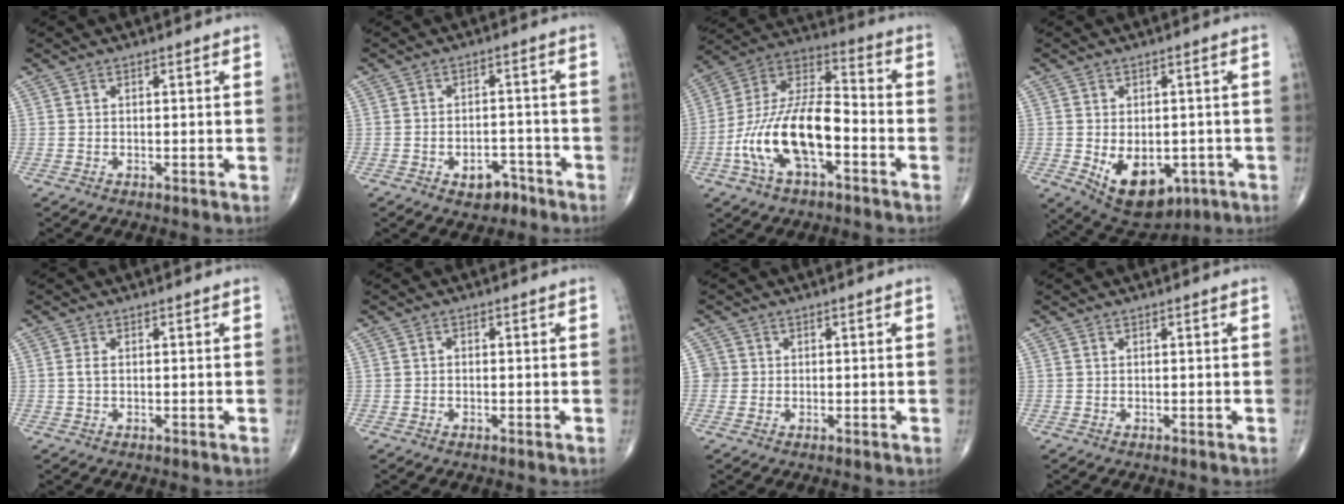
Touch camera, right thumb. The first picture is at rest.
{"total": 5.1, "force": [-3.0, 3.3, 2.6], "torque": [-0.017, 0.028, -0.040]}
{"total": 18.5, "force": [-5.9, 8.6, 15.3], "torque": [-0.292, 0.054, -0.111]}
{"total": 12.5, "force": [-3.8, 8.0, 8.8], "torque": [-0.110, -0.002, -0.036]}
{"total": 1.3, "force": [0.1, 0.7, 1.0], "torque": [-0.024, 0.002, 0.001]}
{"total": 0.5, "force": [-0.2, 0.4, 0.3], "torque": [0.000, 0.001, -0.009]}
{"total": 1.9, "force": [-0.1, 1.9, -0.1], "torque": [0.016, 0.007, -0.004]}
{"total": 0.0}